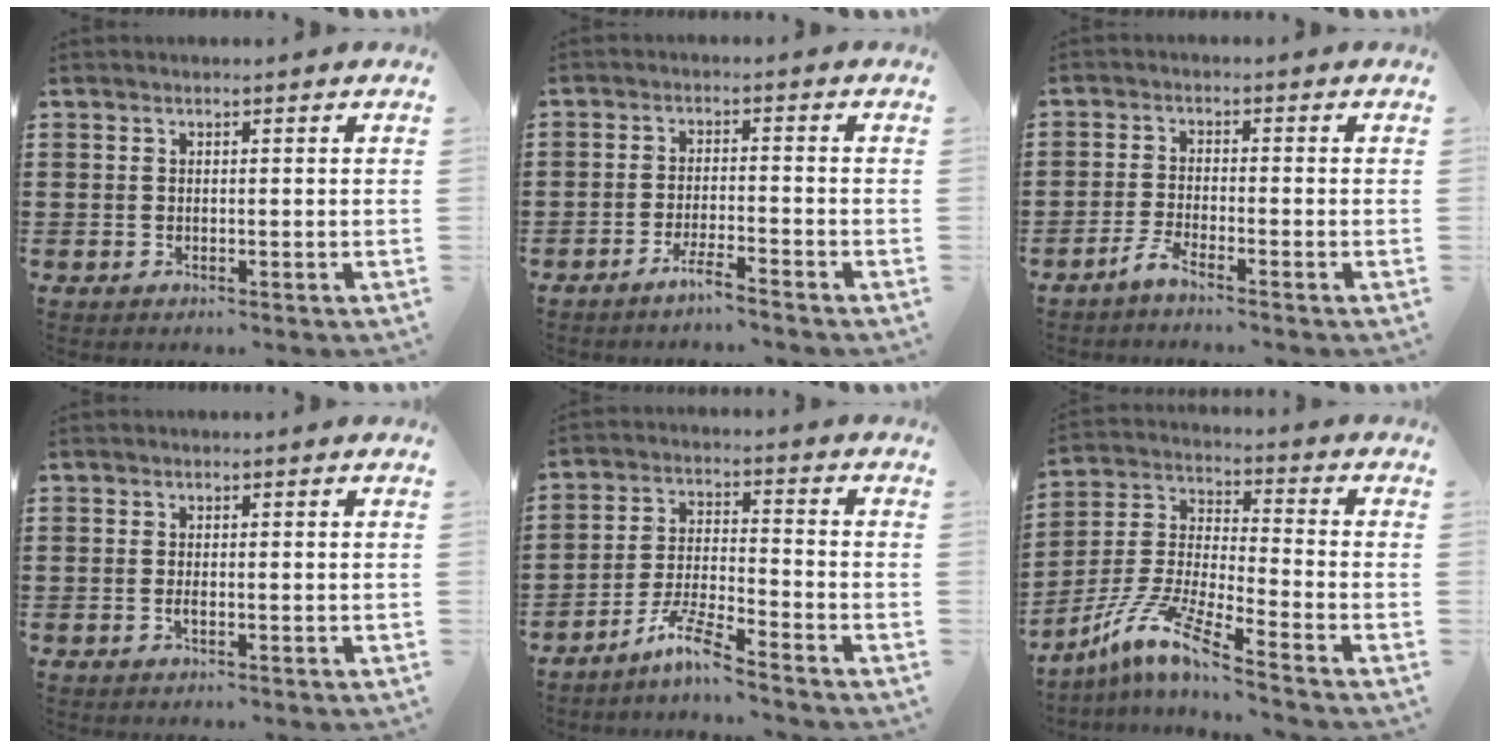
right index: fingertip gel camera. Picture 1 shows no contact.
{"total": 3.4, "force": [-3.0, -0.4, 1.6], "torque": [-0.034, -0.003, -0.059]}
{"total": 1.6, "force": [-1.5, -0.1, 0.6], "torque": [-0.020, -0.006, -0.030]}
{"total": 0.8, "force": [-0.3, 0.1, 0.7], "torque": [-0.013, -0.004, -0.005]}
{"total": 6.7, "force": [-5.5, 0.1, 3.8], "torque": [-0.091, -0.009, -0.108]}
{"total": 9.8, "force": [-7.7, -0.1, 6.2], "torque": [-0.160, -0.019, -0.165]}